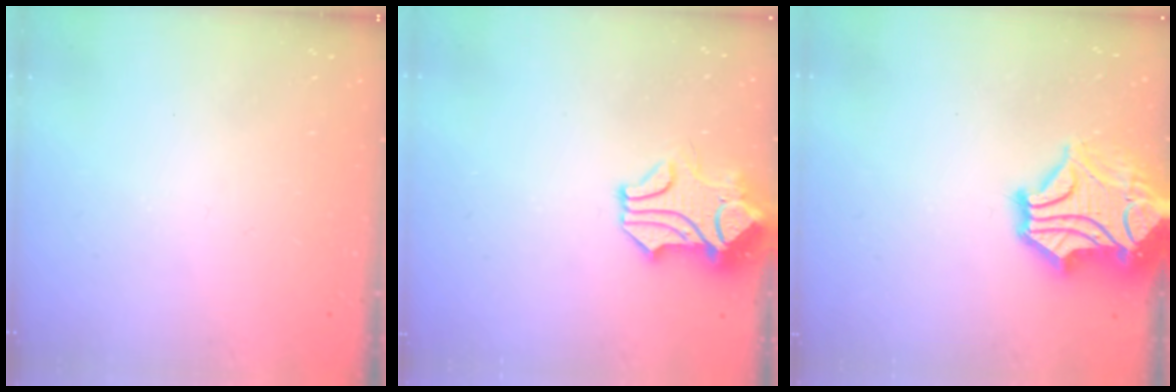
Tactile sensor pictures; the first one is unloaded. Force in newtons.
{"total": 1.3, "press": 0.7, "slide": 1.1}
{"total": 7.6, "press": 7.3, "slide": 2.0}